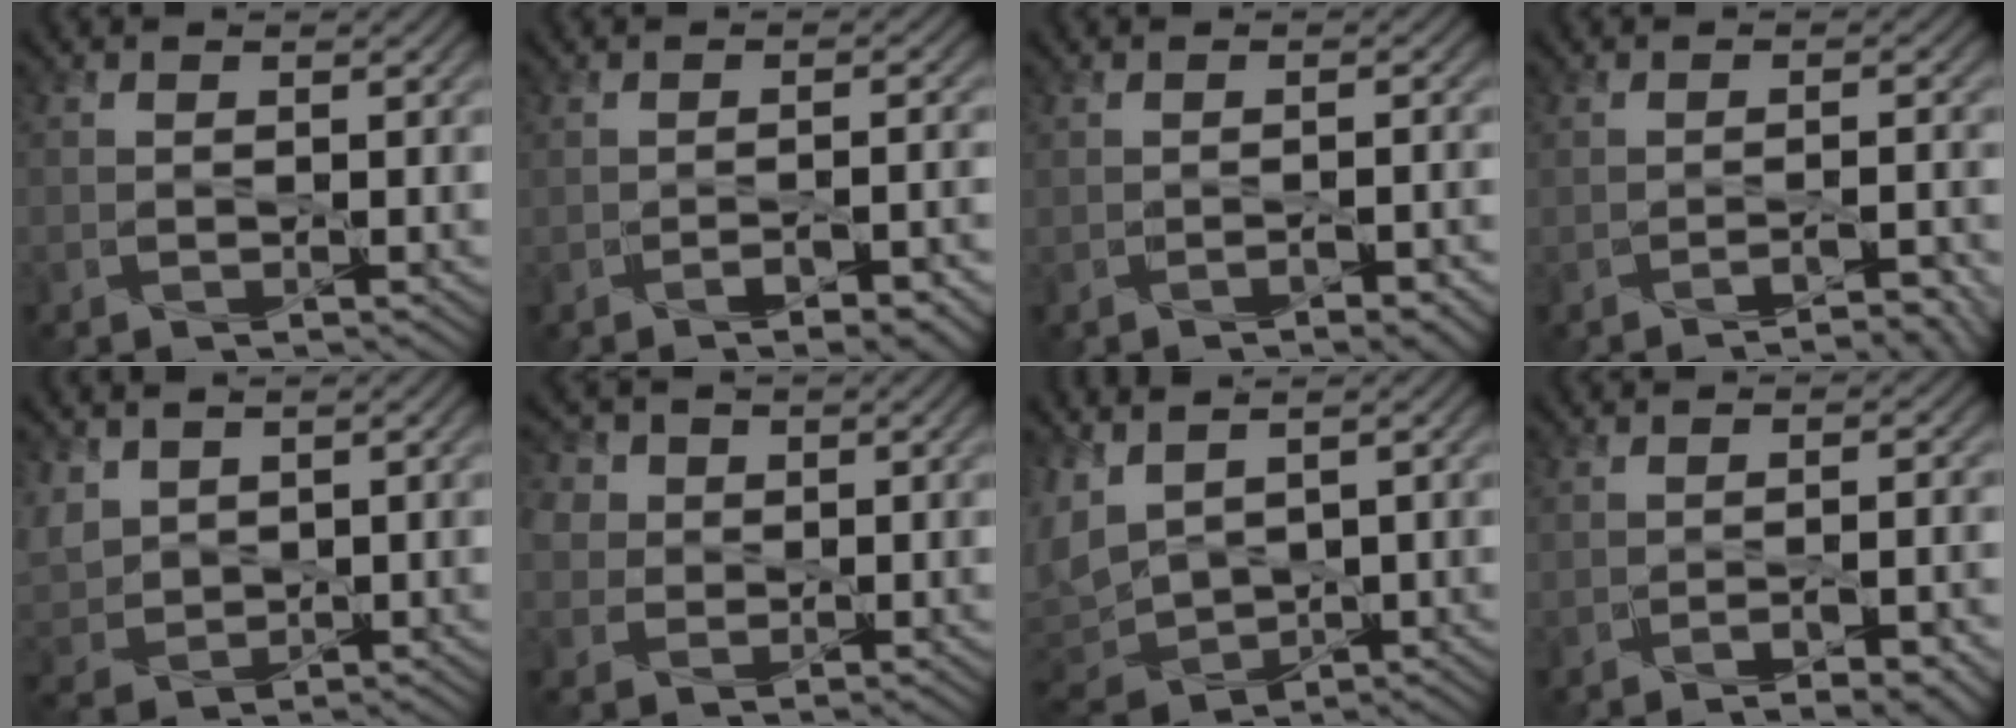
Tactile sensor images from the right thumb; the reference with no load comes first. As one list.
[{"total": 4.0, "force": [-2.2, 1.1, 3.2], "torque": [-0.049, 0.003, -0.028]}, {"total": 2.8, "force": [-1.6, 0.8, 2.1], "torque": [-0.033, -0.001, -0.018]}, {"total": 3.6, "force": [-2.6, 0.6, 2.5], "torque": [-0.034, 0.004, -0.035]}, {"total": 5.7, "force": [2.6, 4.1, 3.0], "torque": [-0.102, 0.001, 0.057]}, {"total": 5.2, "force": [2.0, 4.3, 2.2], "torque": [-0.088, 0.013, 0.038]}, {"total": 5.6, "force": [1.3, 3.2, 4.4], "torque": [-0.131, -0.004, 0.023]}, {"total": 4.7, "force": [-2.7, 1.2, 3.7], "torque": [-0.050, -0.001, -0.030]}]